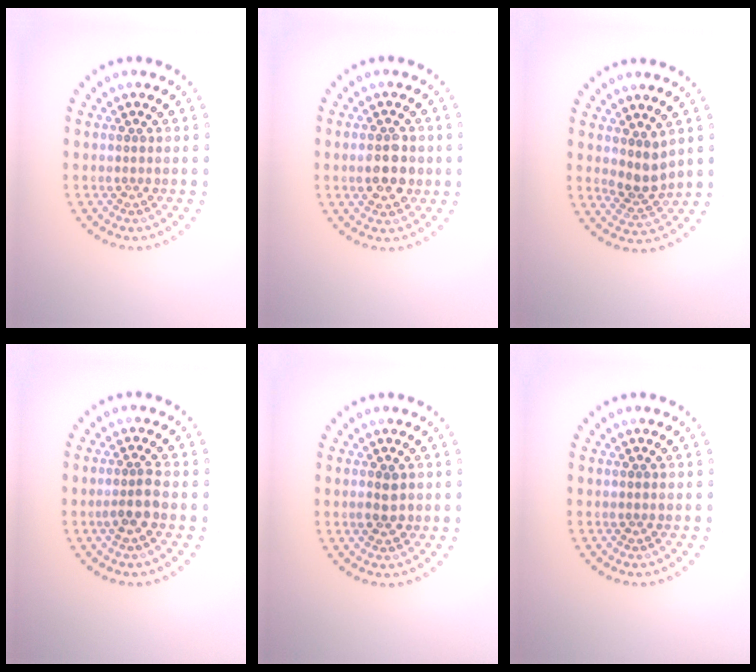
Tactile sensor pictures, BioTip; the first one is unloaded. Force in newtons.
{"total": 3.5, "press": 3.5, "slide": 0.2}
{"total": 2.5, "press": 1.9, "slide": 1.6}
{"total": 2.0, "press": 1.7, "slide": 1.0}
{"total": 1.6, "press": 1.5, "slide": 0.2}
{"total": 0.0}